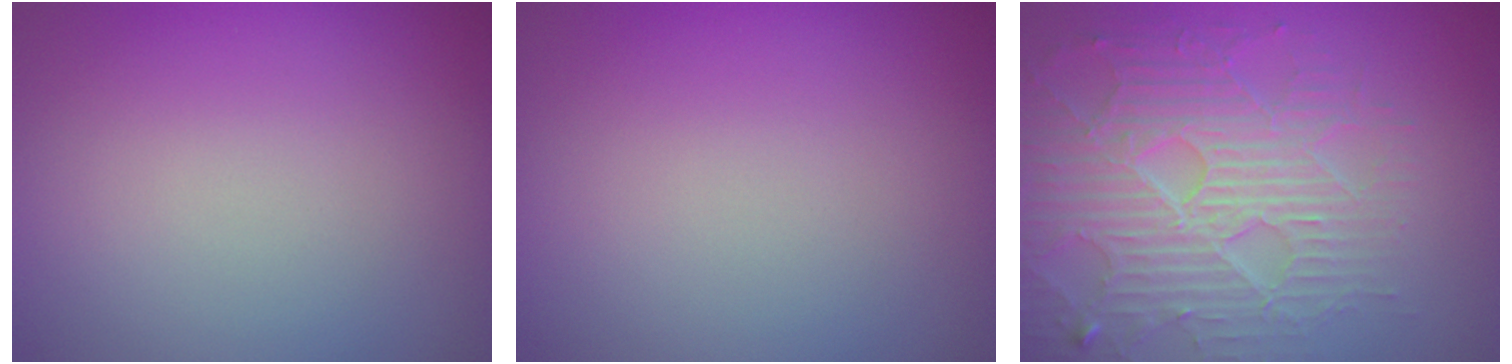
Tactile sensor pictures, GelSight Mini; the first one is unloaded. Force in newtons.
{"total": 0.0}
{"total": 6.6, "press": 5.5, "slide": 3.6}